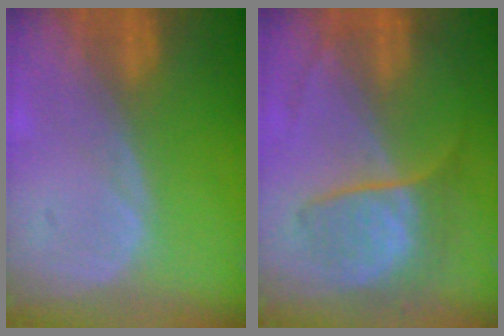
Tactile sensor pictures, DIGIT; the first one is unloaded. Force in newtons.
{"total": 6.3, "press": 6.3, "slide": 0.6}